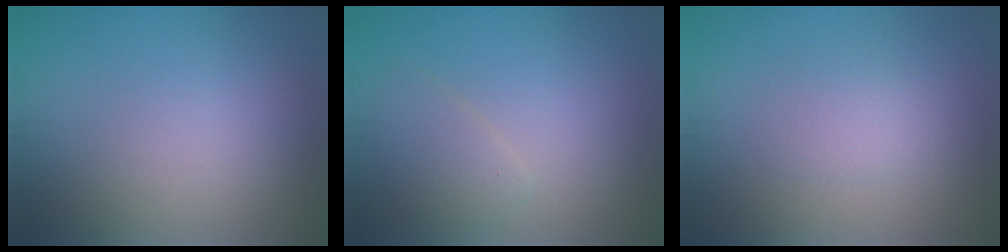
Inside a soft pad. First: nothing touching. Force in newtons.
{"total": 2.1, "press": 2.1, "slide": 0.1}
{"total": 1.8, "press": 1.8, "slide": 0.1}